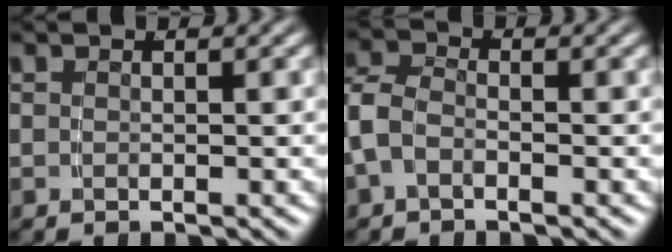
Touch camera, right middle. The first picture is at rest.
{"total": 4.2, "force": [-0.5, 3.6, 2.0], "torque": [-0.059, -0.013, -0.012]}